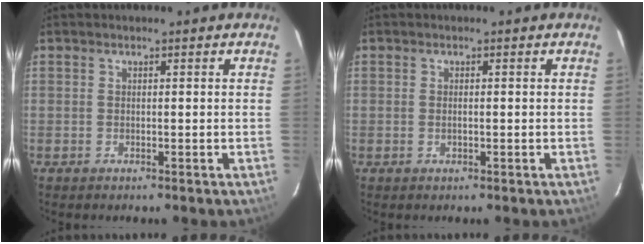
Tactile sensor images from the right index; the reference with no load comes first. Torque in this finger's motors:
{"motor_torque": [-0.19, -0.05, -0.02, 0.00]}